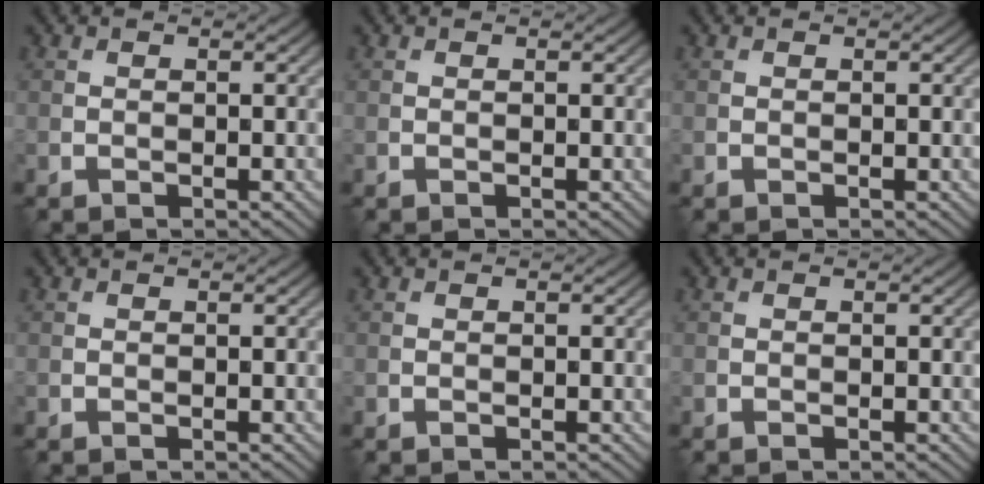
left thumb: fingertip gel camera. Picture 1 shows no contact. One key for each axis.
{"total": 0.0}
{"total": 0.0}
{"total": 0.0}
{"total": 0.0}
{"total": 0.0}